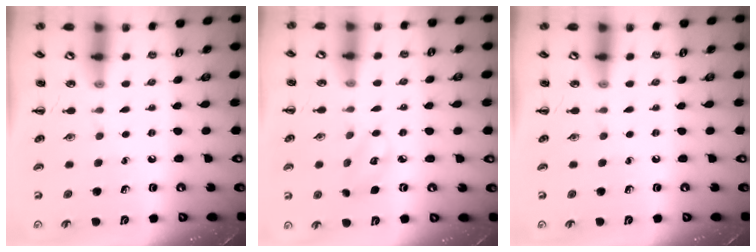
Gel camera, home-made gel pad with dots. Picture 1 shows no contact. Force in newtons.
{"total": 4.4, "press": 4.3, "slide": 0.9}
{"total": 0.0}